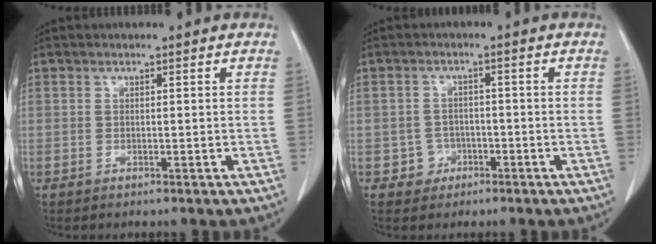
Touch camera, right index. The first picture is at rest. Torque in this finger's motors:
{"motor_torque": [-0.02, -0.04, -0.25, -0.09]}